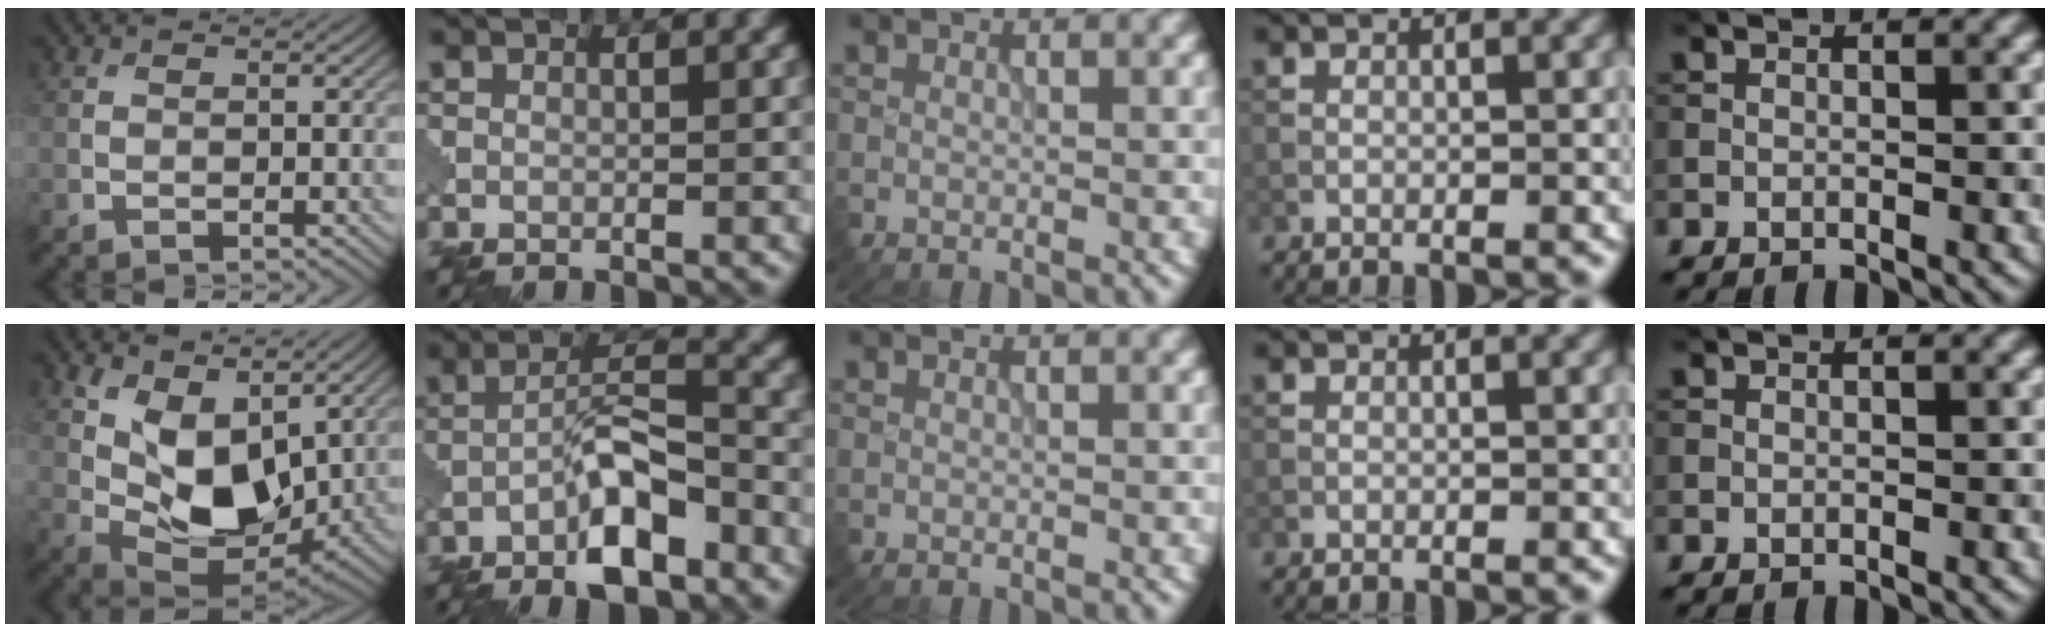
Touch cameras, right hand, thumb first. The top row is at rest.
{"thumb": {"total": 10.1, "force": [3.0, 5.9, 7.6], "torque": [-0.149, -0.010, 0.054]}, "index": {"total": 6.5, "force": [-3.8, 1.9, 5.0], "torque": [-0.083, 0.013, -0.070]}}